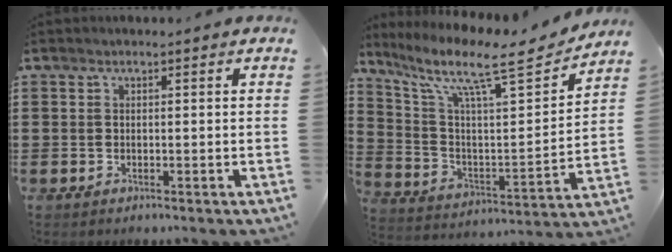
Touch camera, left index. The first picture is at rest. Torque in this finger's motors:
{"motor_torque": [2.14, 0.00, 0.72, 0.21]}